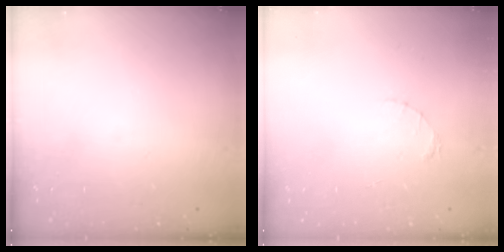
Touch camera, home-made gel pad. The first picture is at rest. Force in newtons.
{"total": 1.6, "press": 1.5, "slide": 0.3}